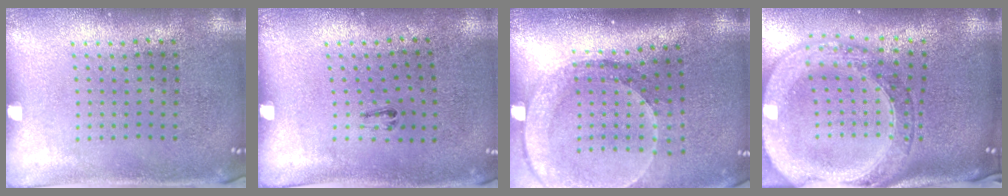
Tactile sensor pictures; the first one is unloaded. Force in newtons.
{"total": 0.6, "press": 0.3, "slide": 0.6}
{"total": 2.6, "press": 2.0, "slide": 1.6}
{"total": 3.6, "press": 2.9, "slide": 2.1}